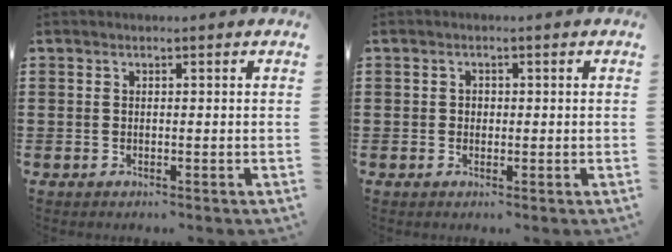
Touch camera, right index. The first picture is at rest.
{"total": 0.8, "force": [0.0, 0.7, 0.3], "torque": [-0.008, 0.004, 0.000]}